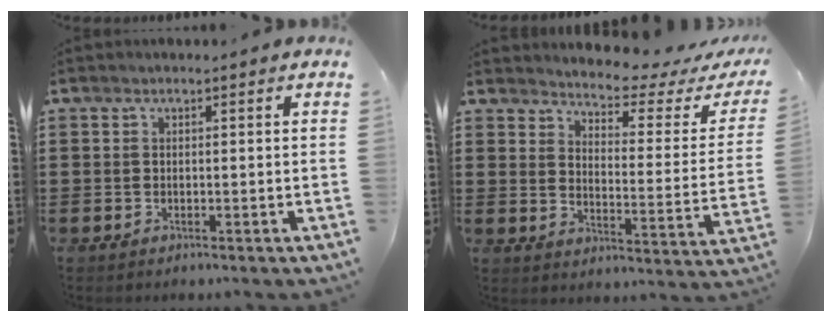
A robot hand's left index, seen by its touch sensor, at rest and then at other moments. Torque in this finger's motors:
{"motor_torque": [2.14, 0.00, 0.17, 0.01]}